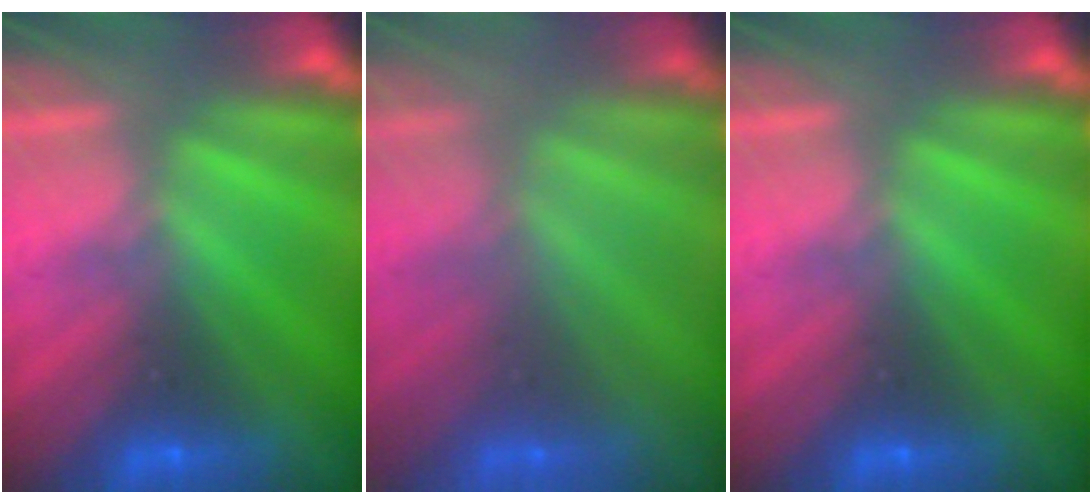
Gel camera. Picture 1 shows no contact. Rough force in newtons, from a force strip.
{"total": 1.7}
{"total": 0.0}